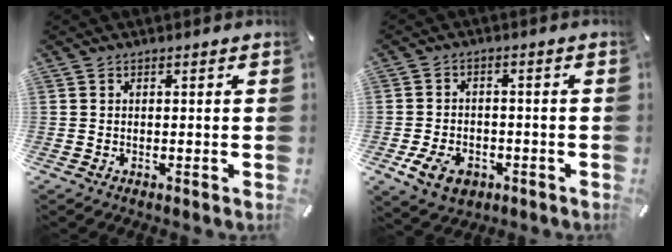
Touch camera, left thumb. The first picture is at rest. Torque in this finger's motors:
{"motor_torque": [0.65, 0.65, 0.10, -0.09, -0.01]}